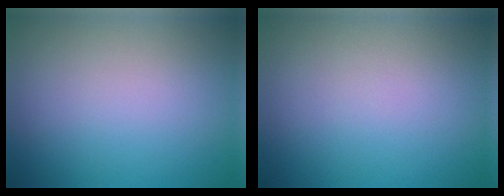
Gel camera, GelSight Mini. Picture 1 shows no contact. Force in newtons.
{"total": 0.0}